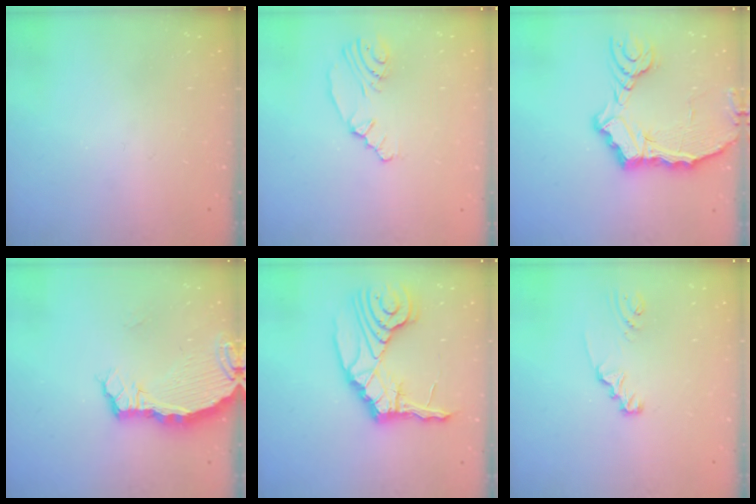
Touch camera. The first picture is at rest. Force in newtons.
{"total": 5.5, "press": 2.9, "slide": 4.7}
{"total": 12.5, "press": 12.4, "slide": 1.6}
{"total": 4.9, "press": 4.9, "slide": 0.5}
{"total": 19.7, "press": 19.3, "slide": 3.7}
{"total": 2.1, "press": 2.1, "slide": 0.2}